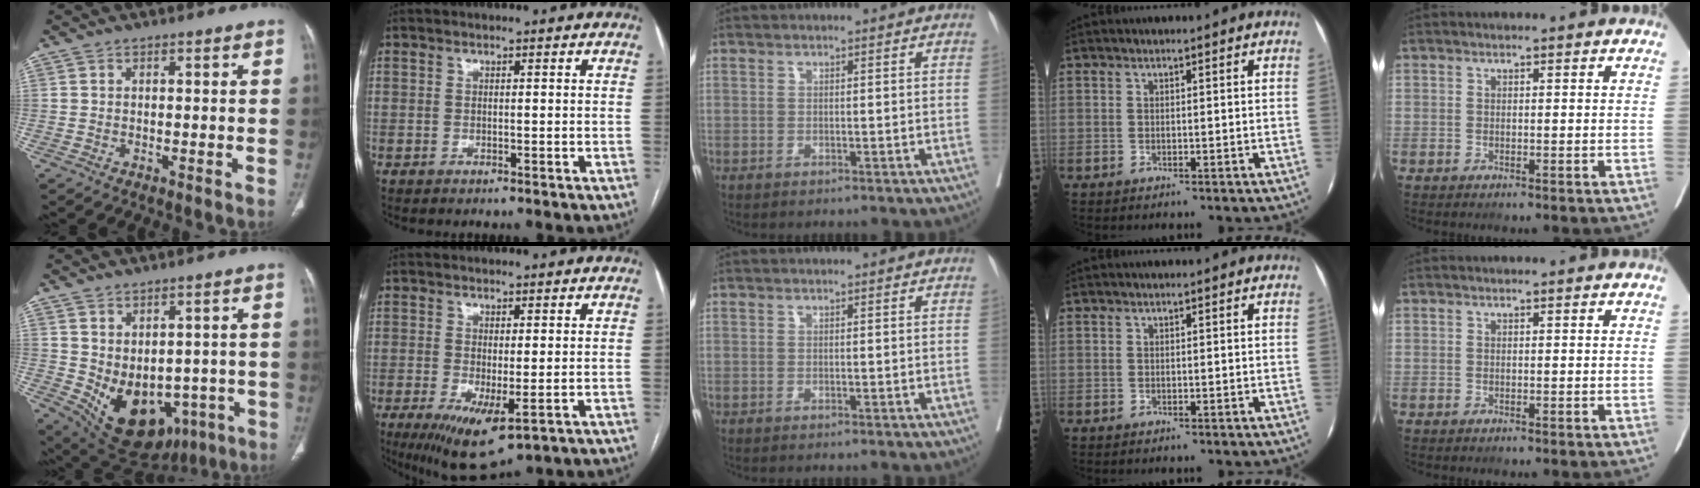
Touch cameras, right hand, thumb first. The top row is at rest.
{"thumb": {"total": 15.4, "force": [-4.2, 10.8, 10.1], "torque": [-0.136, 0.003, -0.025]}, "index": {"total": 8.4, "force": [-3.2, 2.3, 7.4], "torque": [-0.124, -0.025, -0.040]}}